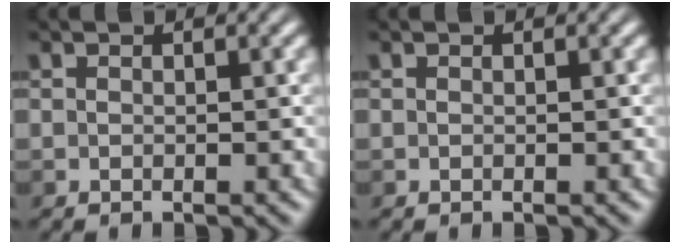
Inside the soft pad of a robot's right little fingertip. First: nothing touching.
{"total": 0.0}